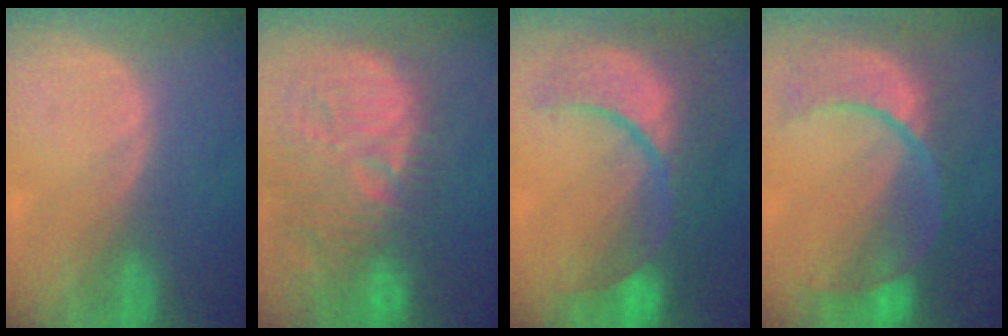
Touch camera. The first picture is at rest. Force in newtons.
{"total": 15.1, "press": 13.2, "slide": 7.4}
{"total": 12.5, "press": 12.4, "slide": 1.3}
{"total": 11.1, "press": 9.4, "slide": 5.9}